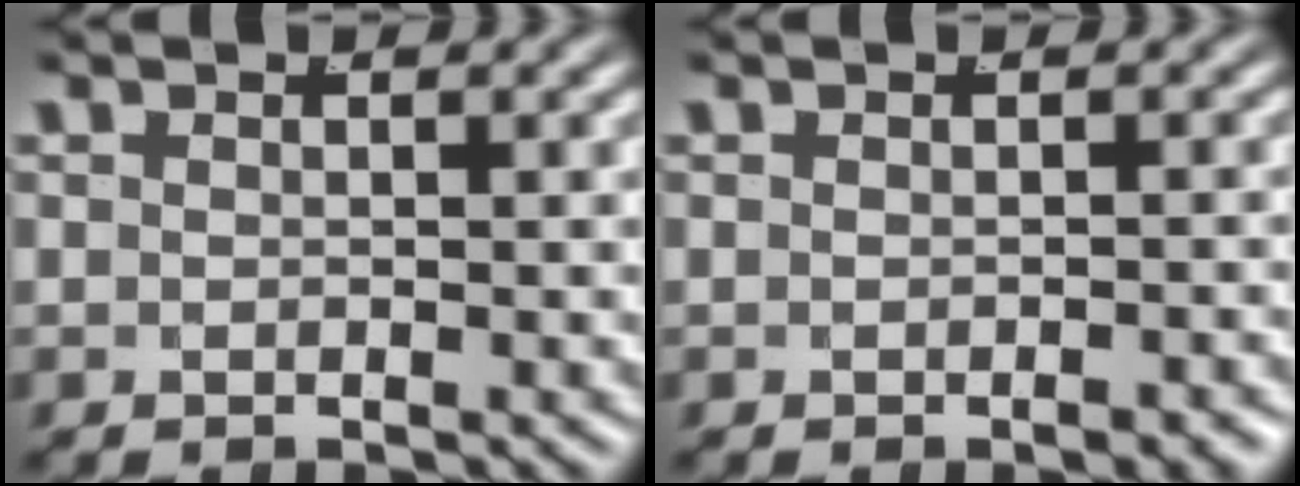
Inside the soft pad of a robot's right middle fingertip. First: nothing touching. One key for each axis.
{"total": 0.9, "fx": -0.8, "fy": 0.1, "fz": 0.5, "tx": -0.004, "ty": 0.001, "tz": -0.012}